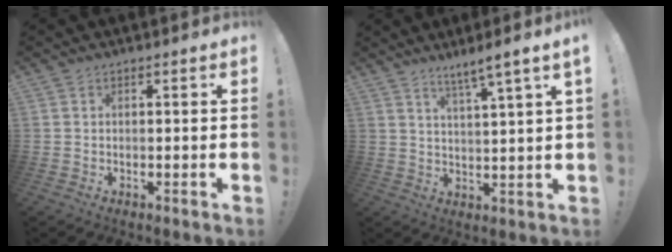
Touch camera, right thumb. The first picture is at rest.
{"total": 5.9, "force": [4.2, -1.3, 4.0], "torque": [-0.055, -0.034, 0.063]}